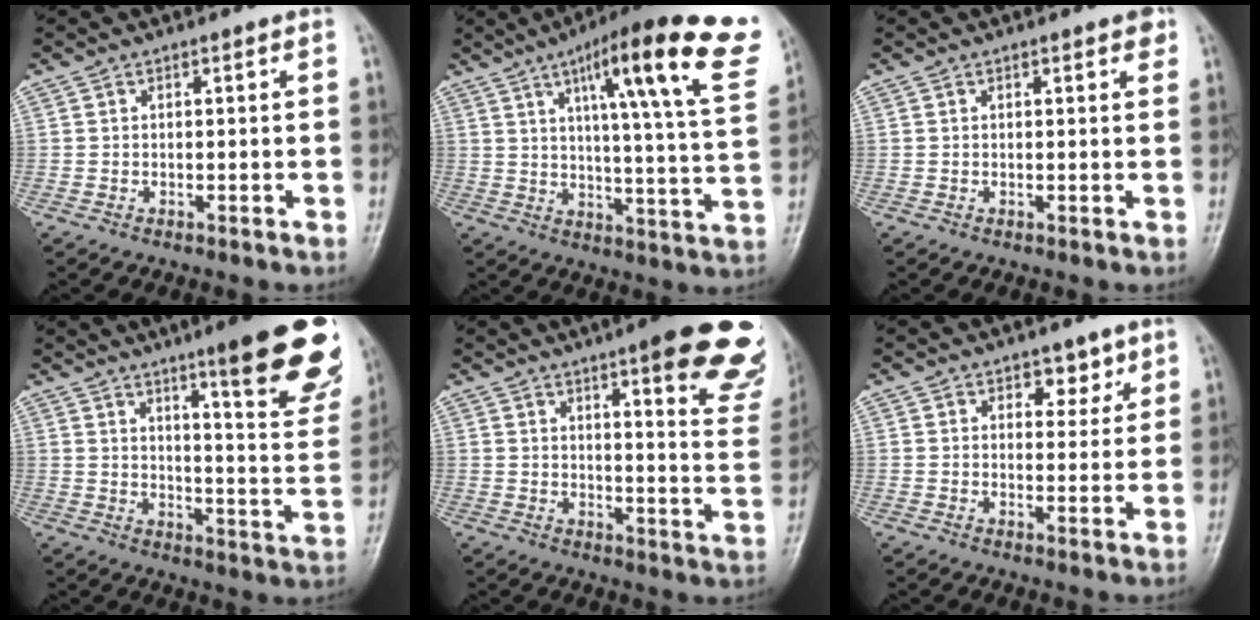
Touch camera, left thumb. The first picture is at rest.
{"total": 23.9, "force": [12.5, 4.2, 20.0], "torque": [-0.261, -0.032, 0.163]}
{"total": 1.8, "force": [1.1, 0.6, 1.3], "torque": [-0.013, -0.002, 0.011]}
{"total": 21.2, "force": [12.6, 3.6, 16.6], "torque": [-0.185, -0.066, 0.170]}
{"total": 21.3, "force": [13.2, 3.8, 16.3], "torque": [-0.180, -0.060, 0.161]}
{"total": 4.3, "force": [2.7, 2.6, 2.0], "torque": [0.003, -0.016, 0.039]}